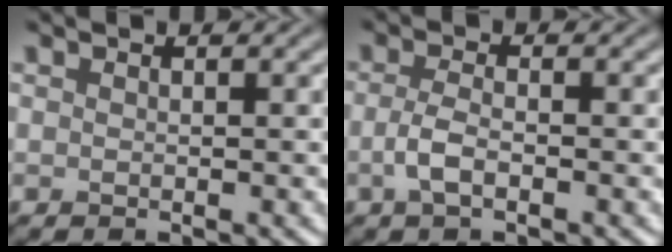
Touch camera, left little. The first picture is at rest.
{"total": 2.2, "force": [-0.8, 0.9, 1.9], "torque": [-0.042, 0.000, -0.019]}